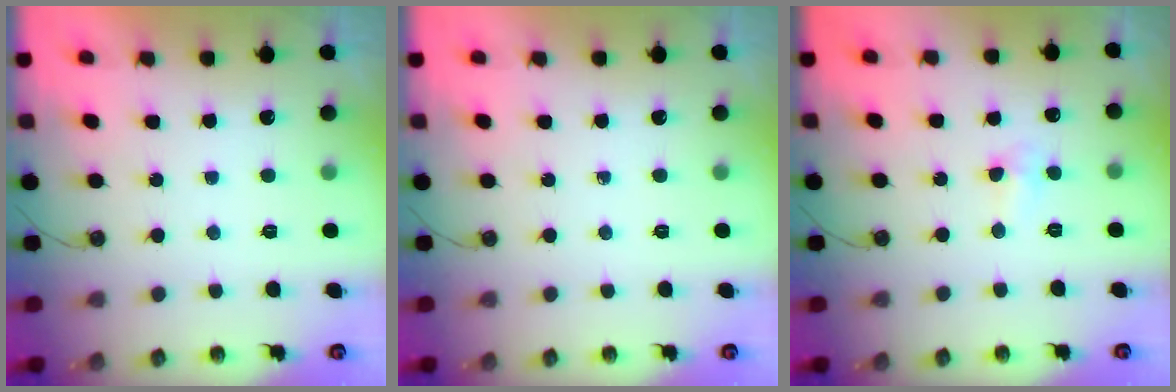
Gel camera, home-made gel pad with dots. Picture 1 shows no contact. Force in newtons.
{"total": 0.0}
{"total": 3.8, "press": 3.7, "slide": 0.6}